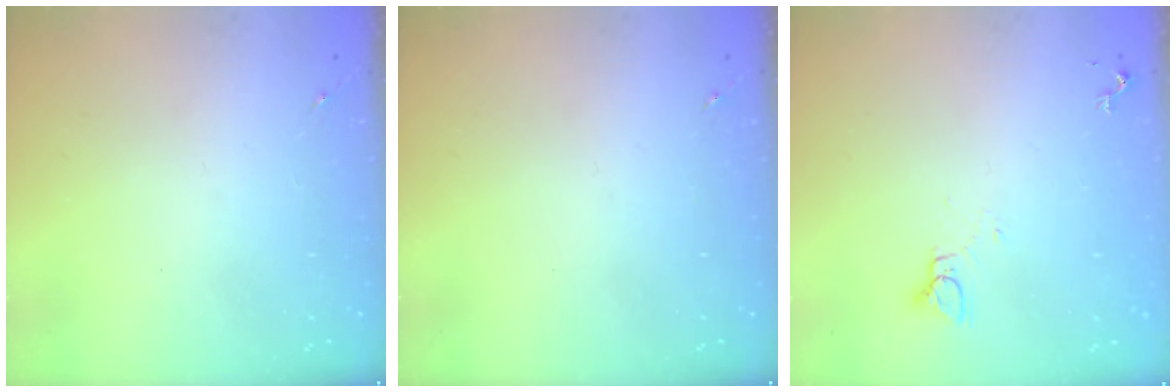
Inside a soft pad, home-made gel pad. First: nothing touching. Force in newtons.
{"total": 0.0}
{"total": 2.8, "press": 2.8, "slide": 0.1}